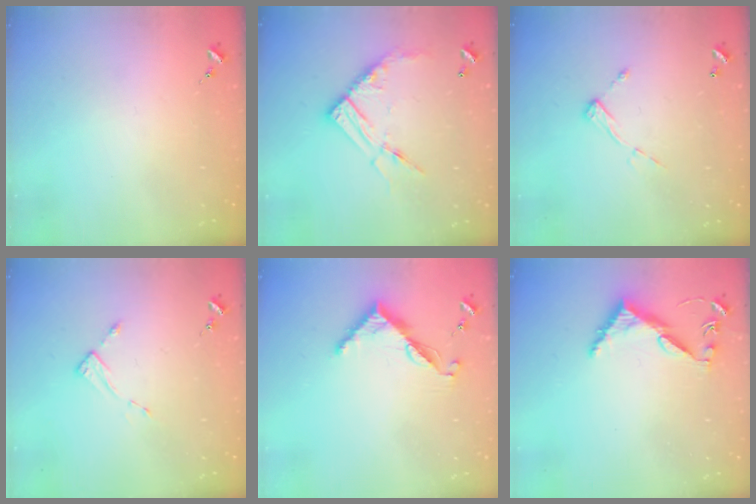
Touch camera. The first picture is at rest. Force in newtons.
{"total": 14.1, "press": 14.0, "slide": 1.4}
{"total": 6.9, "press": 6.9, "slide": 0.4}
{"total": 2.6, "press": 2.6, "slide": 0.3}
{"total": 7.5, "press": 7.4, "slide": 0.6}
{"total": 6.2, "press": 6.2, "slide": 0.5}